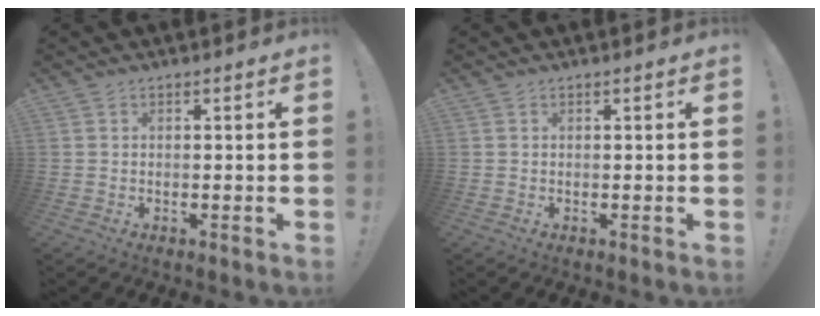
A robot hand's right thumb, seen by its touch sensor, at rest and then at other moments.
{"total": 0.0}